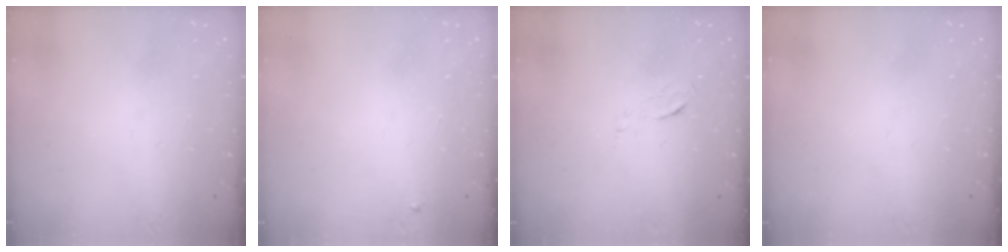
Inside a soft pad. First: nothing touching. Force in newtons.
{"total": 2.7, "press": 2.7, "slide": 0.2}
{"total": 4.2, "press": 4.1, "slide": 1.1}
{"total": 0.0}